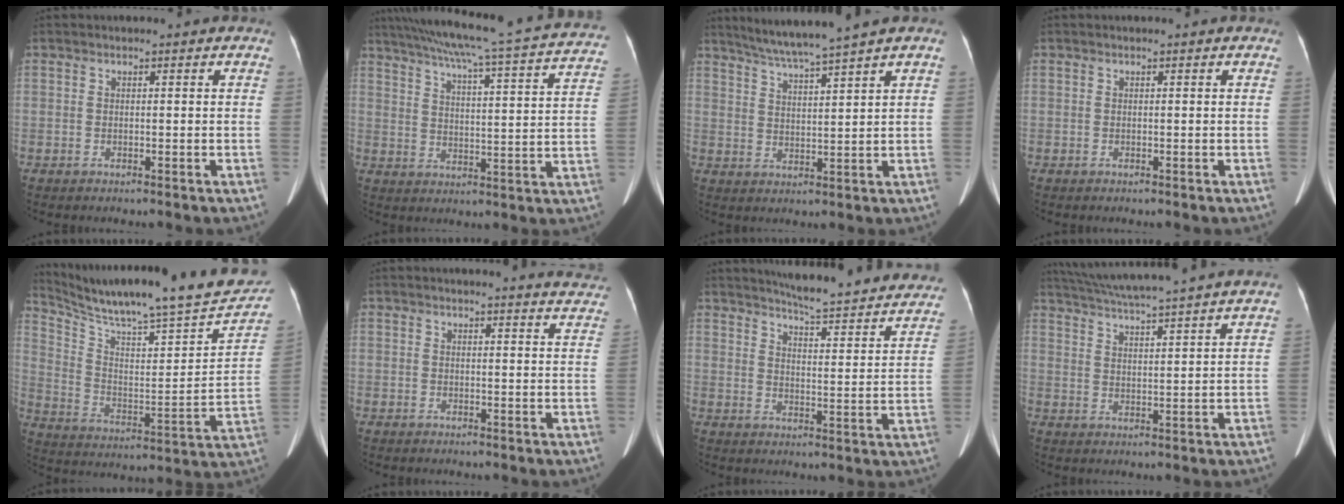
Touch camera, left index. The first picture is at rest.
{"total": 26.9, "force": [23.5, 0.8, 13.0], "torque": [-0.209, -0.031, 0.295]}
{"total": 8.1, "force": [6.8, -1.8, 3.9], "torque": [-0.068, 0.004, 0.120]}
{"total": 0.0}
{"total": 26.5, "force": [23.5, 2.2, 12.2], "torque": [-0.198, -0.051, 0.332]}
{"total": 9.5, "force": [9.3, 0.3, 1.8], "torque": [-0.003, -0.038, 0.076]}
{"total": 24.1, "force": [22.0, 2.4, 9.4], "torque": [-0.128, -0.063, 0.262]}
{"total": 17.2, "force": [15.3, -1.4, 7.8], "torque": [-0.145, 0.005, 0.219]}